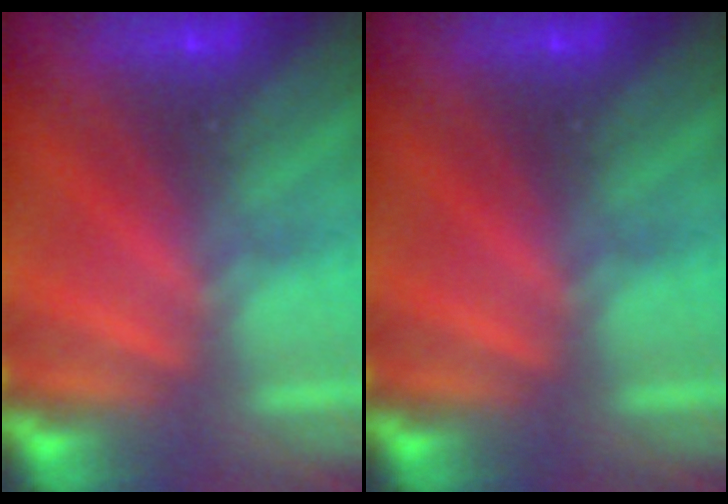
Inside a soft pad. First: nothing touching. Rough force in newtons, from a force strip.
{"total": 0.0}